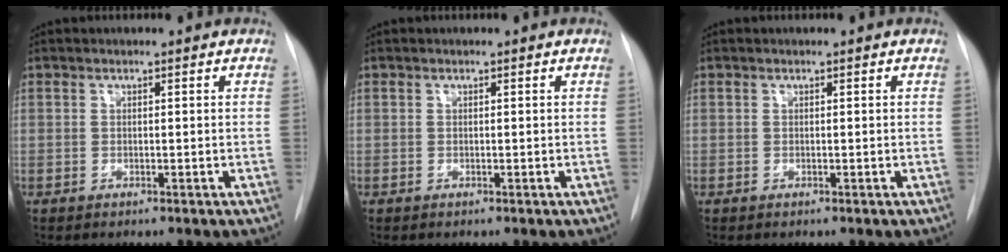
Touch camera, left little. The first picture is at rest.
{"total": 0.0}
{"total": 0.0}